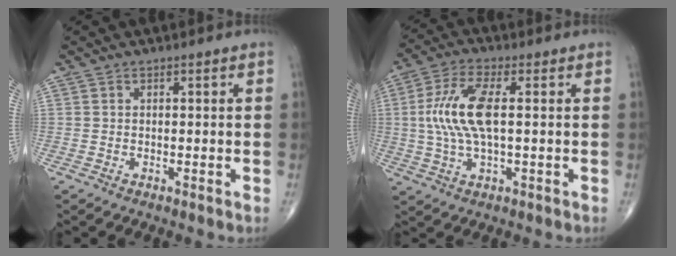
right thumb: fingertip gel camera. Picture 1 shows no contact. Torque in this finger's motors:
{"motor_torque": [0.53, 0.46, 1.35, -0.15, 0.16]}